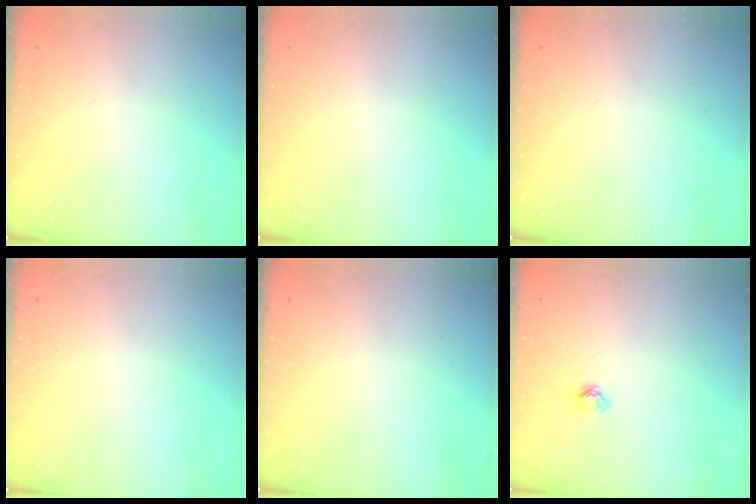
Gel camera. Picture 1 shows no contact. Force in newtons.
{"total": 0.0}
{"total": 0.0}
{"total": 0.0}
{"total": 0.0}
{"total": 4.0, "press": 4.0, "slide": 0.5}